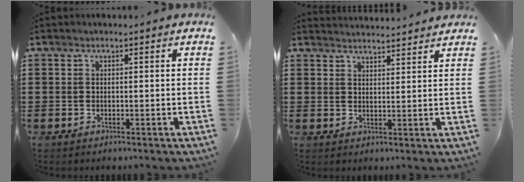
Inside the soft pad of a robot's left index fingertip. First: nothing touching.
{"total": 2.6, "force": [2.6, -0.1, -0.2], "torque": [-0.005, -0.010, 0.049]}